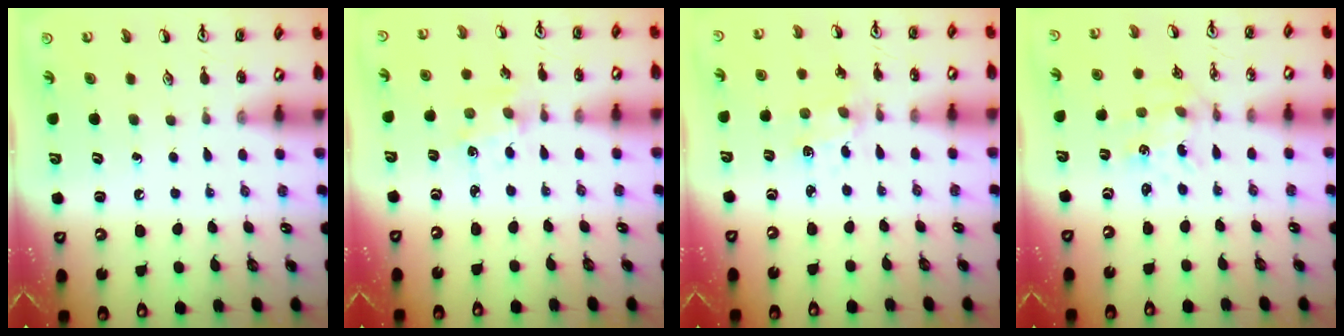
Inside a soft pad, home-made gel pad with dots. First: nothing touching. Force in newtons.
{"total": 1.1, "press": 1.1, "slide": 0.2}
{"total": 2.1, "press": 2.1, "slide": 0.3}
{"total": 1.1, "press": 1.1, "slide": 0.1}